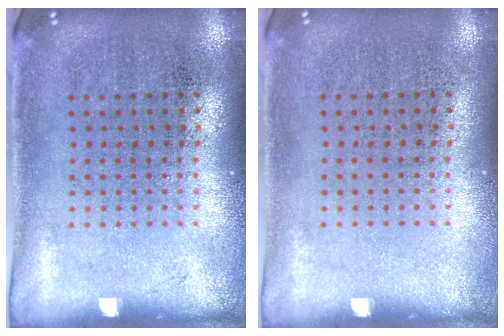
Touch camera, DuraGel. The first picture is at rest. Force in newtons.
{"total": 0.0}